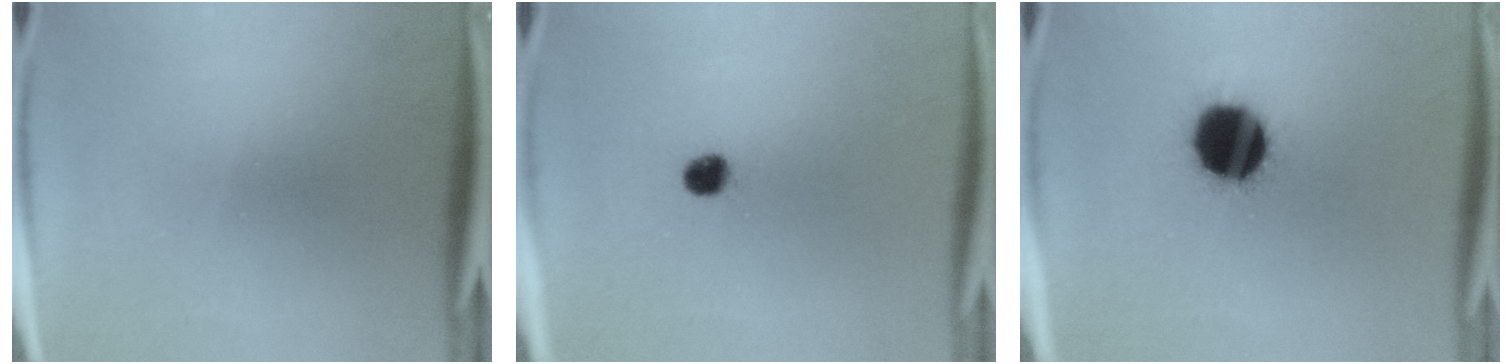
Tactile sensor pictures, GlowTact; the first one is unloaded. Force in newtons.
{"total": 3.2}
{"total": 17.1}